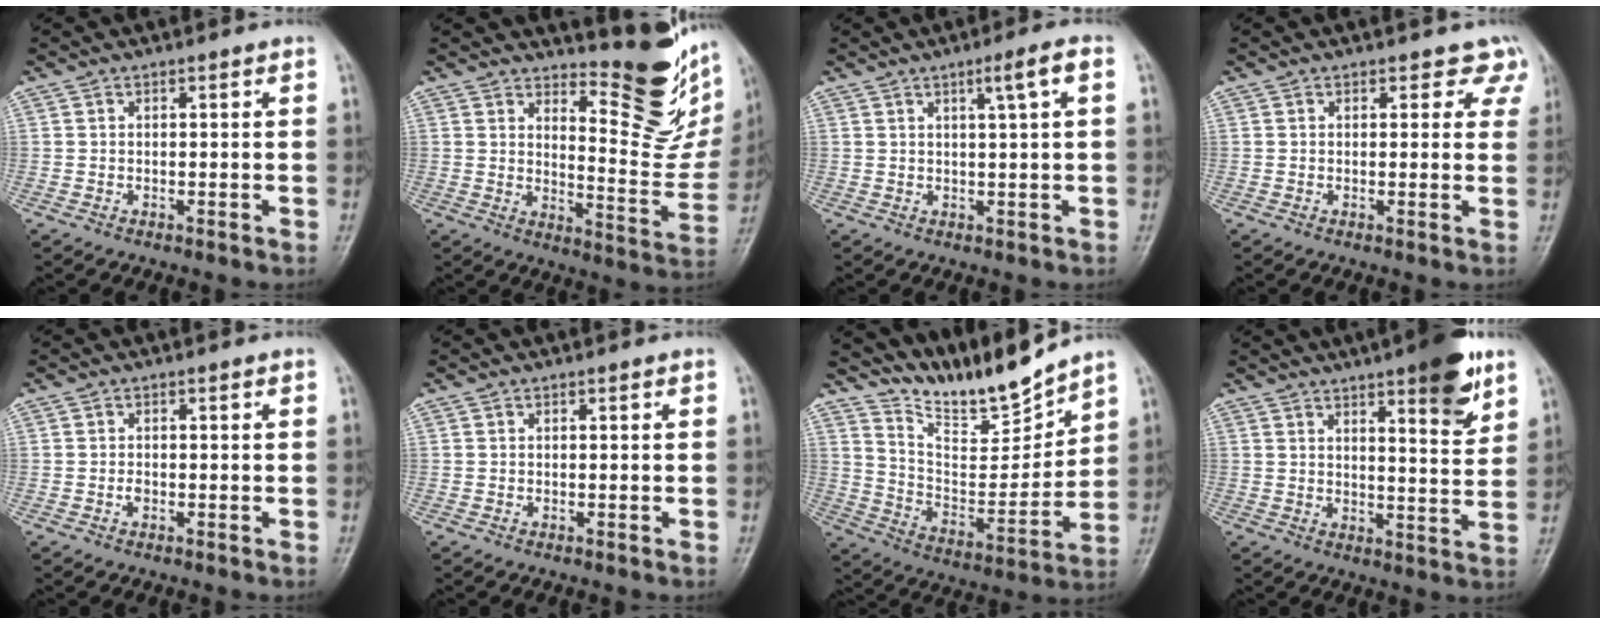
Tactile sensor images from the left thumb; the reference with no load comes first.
{"total": 16.1, "force": [11.8, 5.0, 9.7], "torque": [-0.086, -0.116, 0.162]}
{"total": 4.0, "force": [1.6, -0.1, 3.7], "torque": [-0.063, 0.002, 0.027]}
{"total": 4.1, "force": [3.1, 2.5, 1.0], "torque": [0.029, -0.013, 0.020]}
{"total": 1.0, "force": [-0.2, 0.7, 0.7], "torque": [-0.006, 0.002, -0.005]}
{"total": 0.0}
{"total": 14.1, "force": [13.1, 1.9, 4.7], "torque": [-0.049, -0.091, 0.246]}
{"total": 12.3, "force": [7.2, 2.9, 9.5], "torque": [-0.109, -0.038, 0.096]}